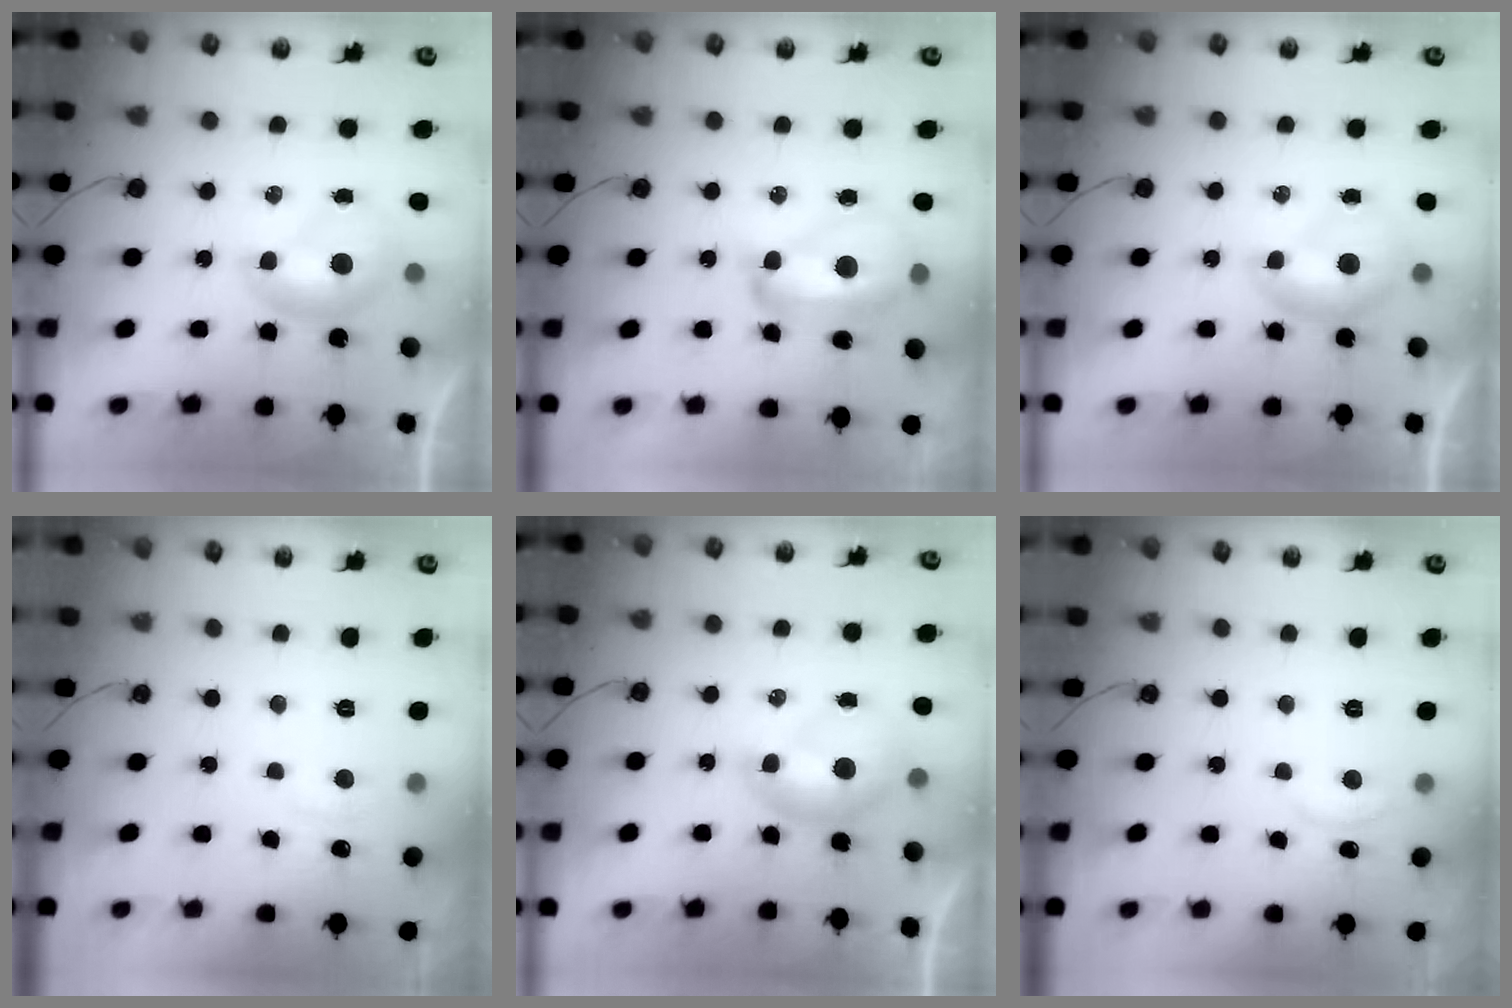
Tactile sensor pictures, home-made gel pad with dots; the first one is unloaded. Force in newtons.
{"total": 8.3, "press": 8.2, "slide": 1.2}
{"total": 0.0}
{"total": 2.5, "press": 2.4, "slide": 0.5}
{"total": 1.3, "press": 1.1, "slide": 0.6}
{"total": 2.1, "press": 2.1, "slide": 0.2}